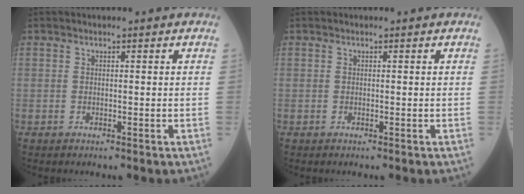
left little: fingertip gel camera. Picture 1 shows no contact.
{"total": 0.0}